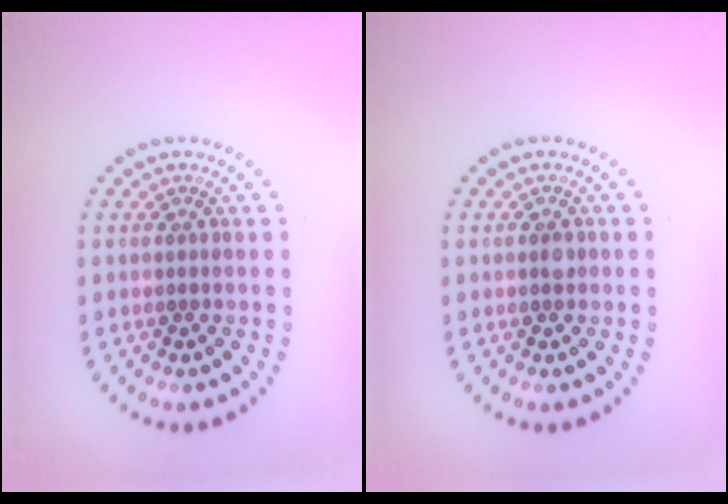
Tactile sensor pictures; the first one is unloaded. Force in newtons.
{"total": 1.0, "press": 1.0, "slide": 0.0}